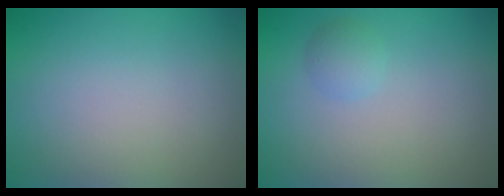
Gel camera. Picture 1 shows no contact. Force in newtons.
{"total": 1.3, "press": 1.3, "slide": 0.1}